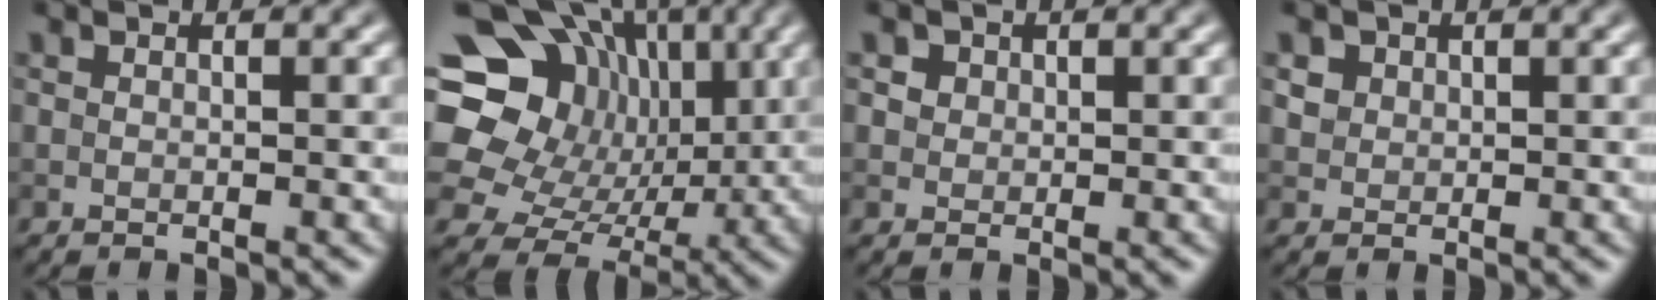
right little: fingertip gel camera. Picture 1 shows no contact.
{"total": 18.4, "force": [5.0, 15.3, 8.9], "torque": [-0.178, 0.043, 0.074]}
{"total": 2.3, "force": [1.2, 1.8, 0.9], "torque": [-0.022, 0.001, 0.023]}
{"total": 1.2, "force": [0.5, 1.0, 0.3], "torque": [-0.003, -0.007, 0.017]}